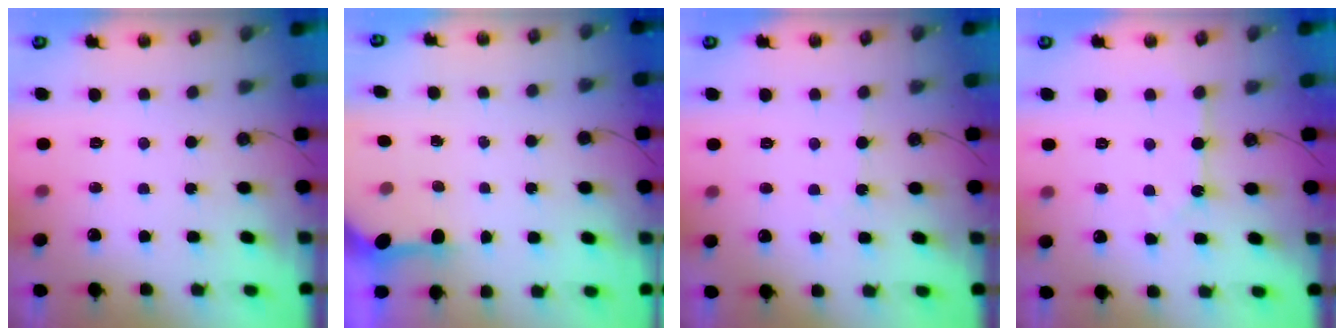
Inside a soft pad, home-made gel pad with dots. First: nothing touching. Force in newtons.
{"total": 3.2, "press": 3.2, "slide": 0.3}
{"total": 1.8, "press": 1.8, "slide": 0.3}
{"total": 2.5, "press": 2.5, "slide": 0.2}